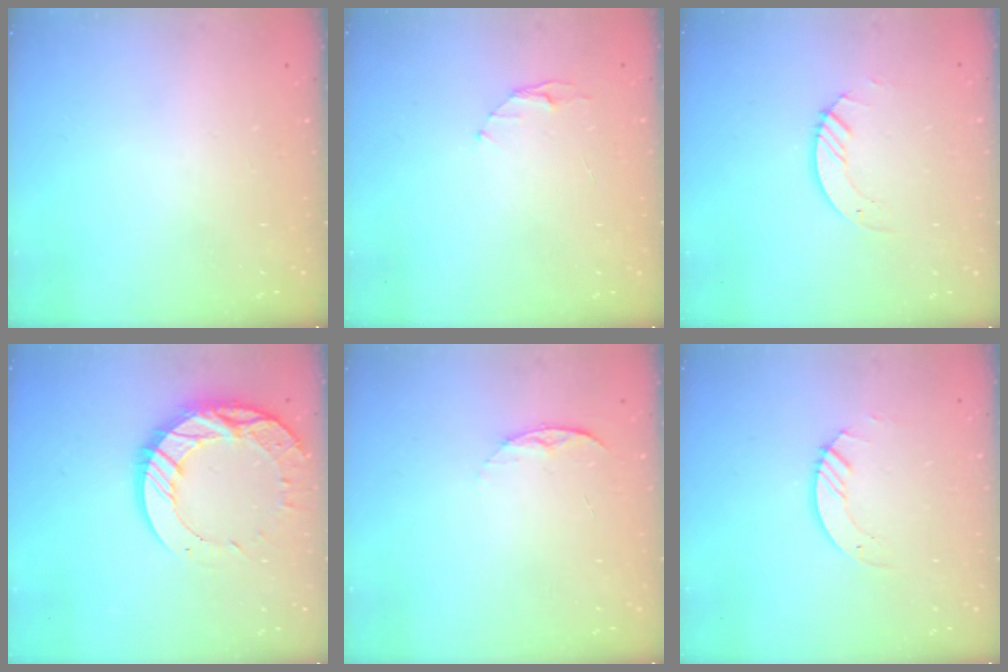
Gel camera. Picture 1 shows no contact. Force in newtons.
{"total": 3.2, "press": 3.2, "slide": 0.4}
{"total": 2.9, "press": 2.9, "slide": 0.3}
{"total": 16.6, "press": 16.5, "slide": 1.3}
{"total": 5.2, "press": 5.2, "slide": 0.6}
{"total": 3.0, "press": 3.0, "slide": 0.2}